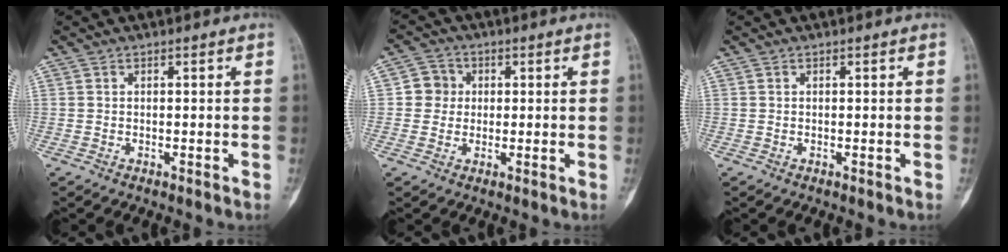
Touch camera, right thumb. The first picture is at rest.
{"total": 4.4, "force": [0.4, 4.2, 1.1], "torque": [0.010, 0.007, 0.000]}
{"total": 0.0}